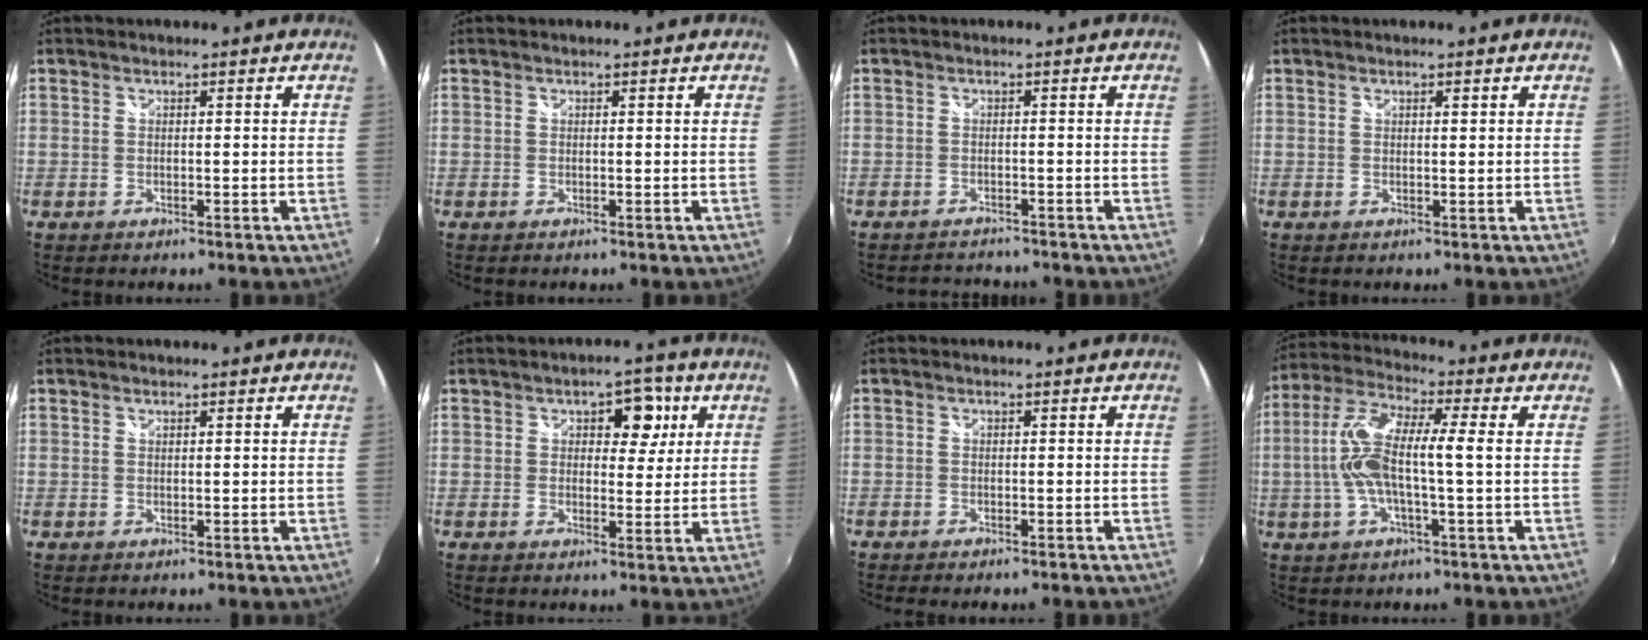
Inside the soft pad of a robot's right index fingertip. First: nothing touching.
{"total": 0.0}
{"total": 3.9, "force": [-3.7, 1.0, 0.4], "torque": [-0.020, -0.003, -0.060]}
{"total": 0.5, "force": [0.3, 0.0, 0.4], "torque": [-0.006, 0.002, 0.005]}
{"total": 0.0}
{"total": 5.9, "force": [2.1, 4.0, 3.9], "torque": [-0.047, 0.012, 0.027]}
{"total": 3.0, "force": [-2.7, 0.6, 1.4], "torque": [-0.031, -0.016, -0.043]}
{"total": 12.0, "force": [-0.5, 2.2, 11.8], "torque": [-0.241, 0.010, -0.012]}